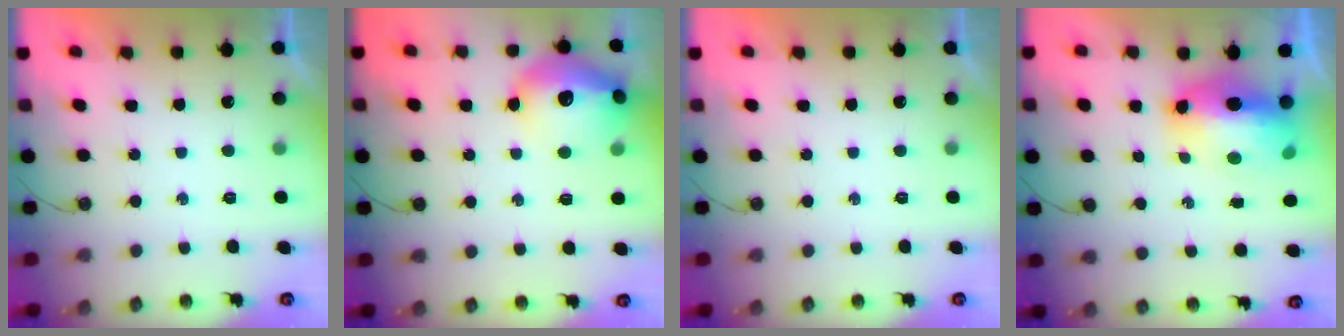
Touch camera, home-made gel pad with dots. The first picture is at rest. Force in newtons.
{"total": 18.7, "press": 18.6, "slide": 1.6}
{"total": 0.0}
{"total": 13.2, "press": 13.0, "slide": 2.0}